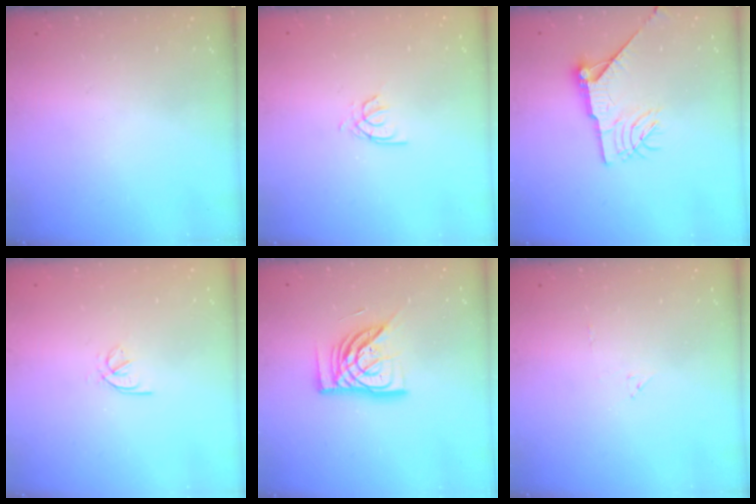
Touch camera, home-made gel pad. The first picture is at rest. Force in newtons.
{"total": 2.7, "press": 2.7, "slide": 0.2}
{"total": 12.8, "press": 12.8, "slide": 0.8}
{"total": 2.5, "press": 2.4, "slide": 0.5}
{"total": 14.5, "press": 14.5, "slide": 1.0}
{"total": 4.7, "press": 4.7, "slide": 0.2}